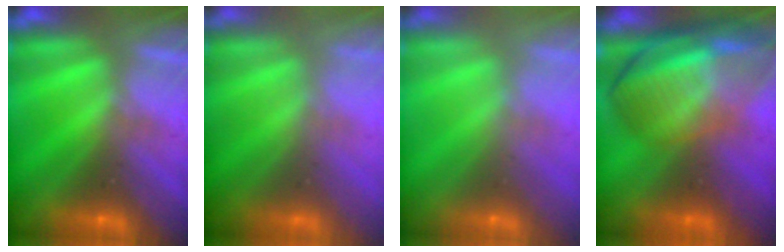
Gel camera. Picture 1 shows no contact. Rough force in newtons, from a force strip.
{"total": 2.9}
{"total": 2.8}
{"total": 7.0}